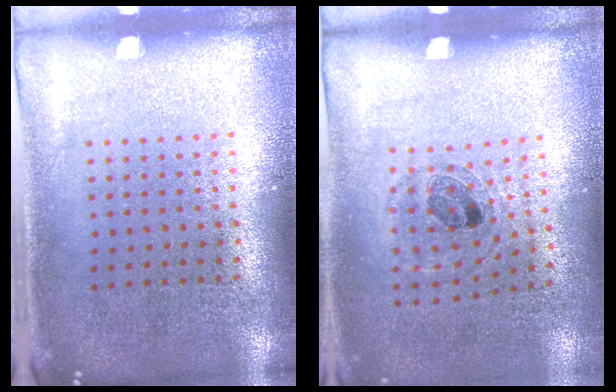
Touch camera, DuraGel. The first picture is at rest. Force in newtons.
{"total": 1.0, "press": 0.9, "slide": 0.4}